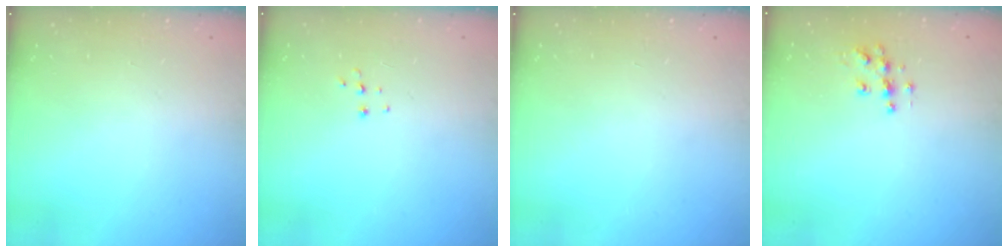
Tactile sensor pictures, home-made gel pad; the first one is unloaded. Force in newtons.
{"total": 3.7, "press": 3.7, "slide": 0.3}
{"total": 0.0}
{"total": 6.1, "press": 6.1, "slide": 0.3}